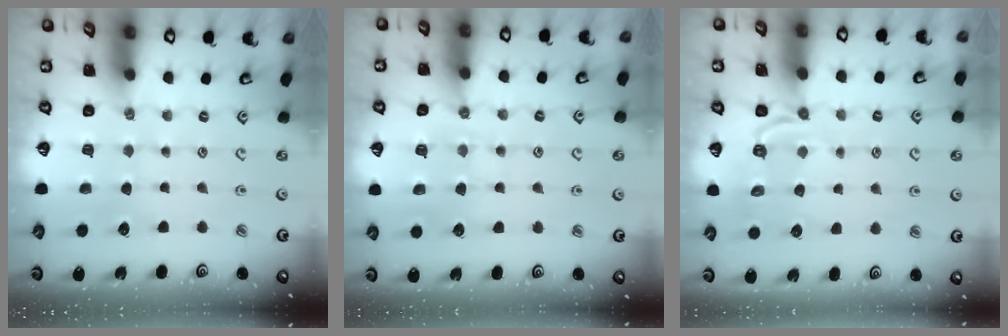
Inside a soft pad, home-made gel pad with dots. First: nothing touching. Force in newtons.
{"total": 6.2, "press": 6.2, "slide": 1.0}
{"total": 5.5, "press": 5.1, "slide": 1.9}